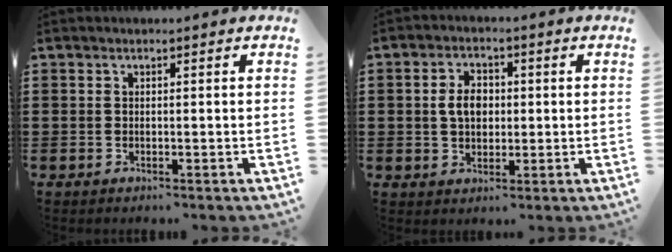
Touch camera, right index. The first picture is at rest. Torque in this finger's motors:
{"motor_torque": [0.53, 0.00, 0.42, 0.11]}